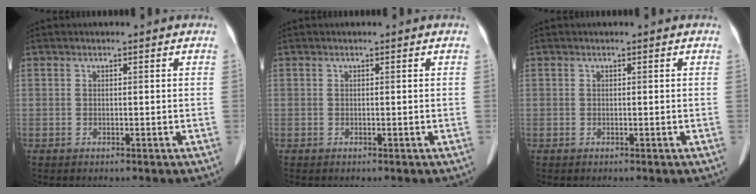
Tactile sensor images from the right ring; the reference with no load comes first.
{"total": 0.0}
{"total": 0.0}